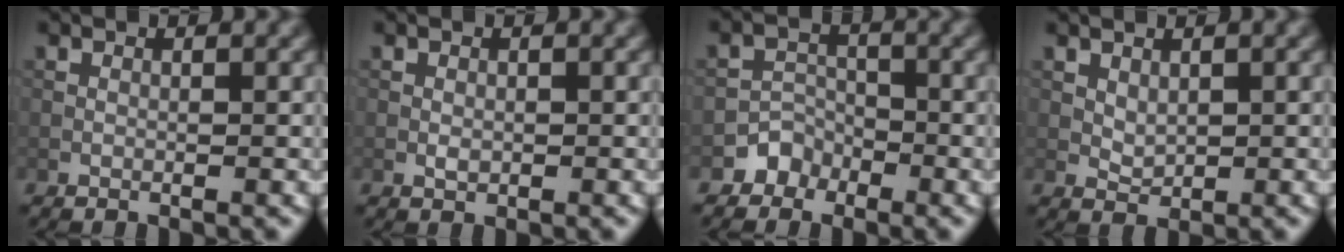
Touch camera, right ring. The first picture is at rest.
{"total": 0.8, "force": [-0.1, 0.6, 0.5], "torque": [-0.008, -0.001, -0.003]}
{"total": 2.1, "force": [-1.5, 1.5, 0.0], "torque": [0.013, 0.010, -0.027]}
{"total": 1.3, "force": [0.5, 0.9, 0.8], "torque": [-0.018, -0.004, 0.015]}